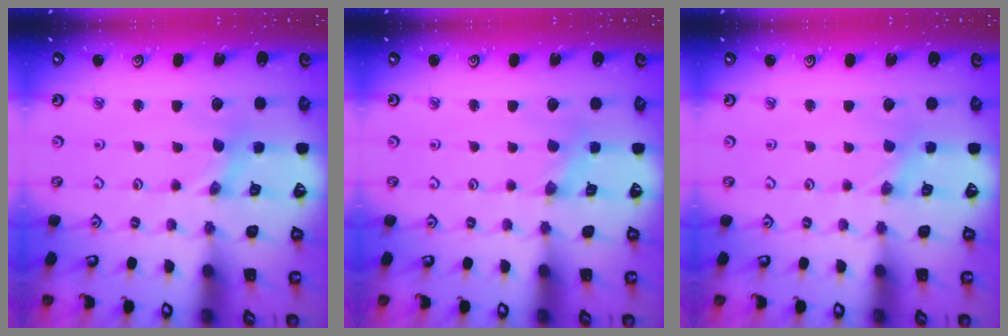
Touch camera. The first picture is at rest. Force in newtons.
{"total": 1.0, "press": 1.0, "slide": 0.2}
{"total": 0.0}